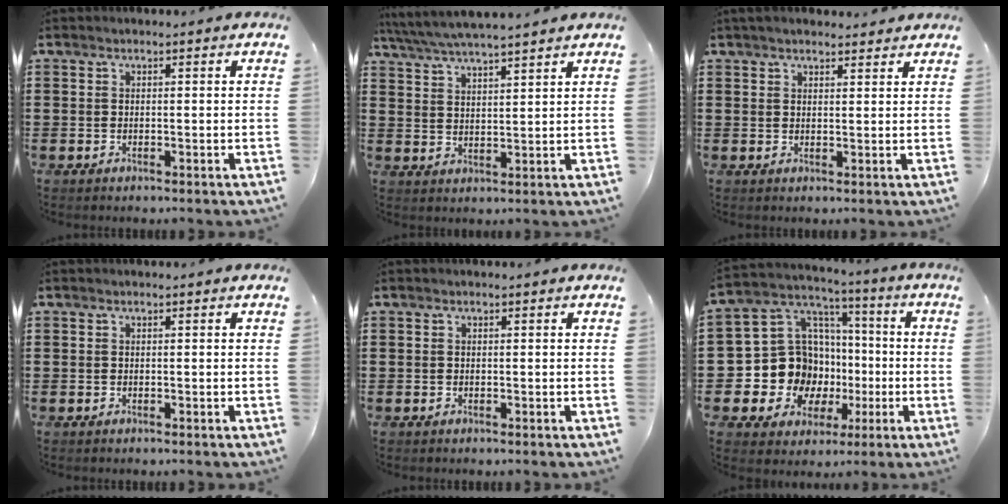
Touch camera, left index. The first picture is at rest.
{"total": 4.6, "force": [4.3, -0.2, 1.6], "torque": [-0.045, -0.020, 0.074]}
{"total": 2.1, "force": [2.0, 0.4, 0.6], "torque": [-0.015, 0.005, 0.038]}
{"total": 0.0}
{"total": 0.0}
{"total": 12.7, "force": [-2.5, 11.7, 4.4], "torque": [-0.128, -0.005, -0.033]}